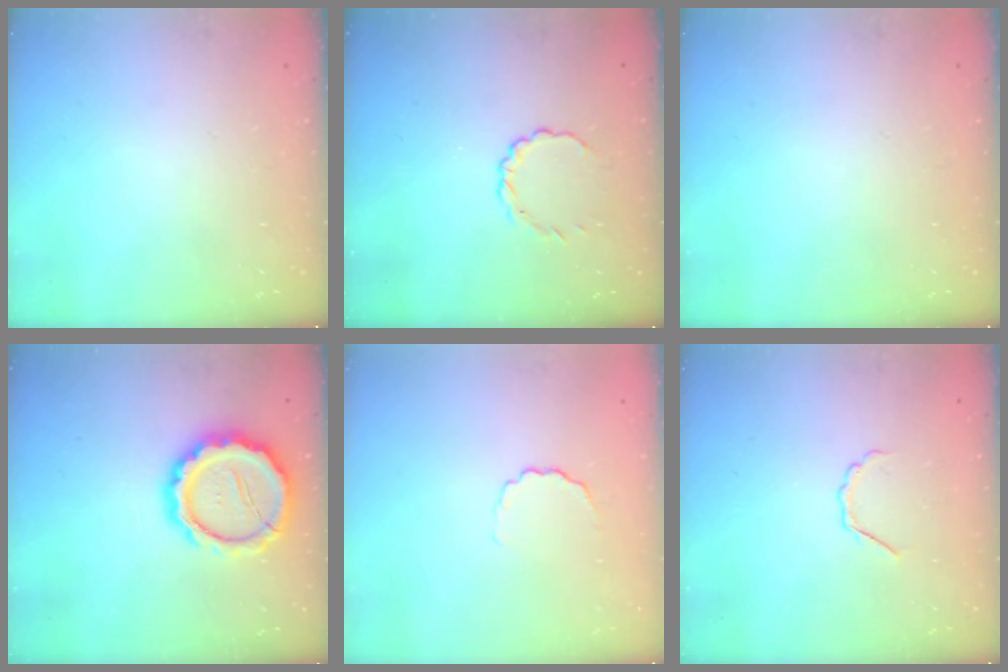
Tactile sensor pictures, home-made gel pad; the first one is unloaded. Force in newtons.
{"total": 2.8, "press": 2.6, "slide": 1.1}
{"total": 0.0}
{"total": 14.5, "press": 14.2, "slide": 2.5}
{"total": 3.4, "press": 3.2, "slide": 1.1}
{"total": 3.5, "press": 3.5, "slide": 0.7}